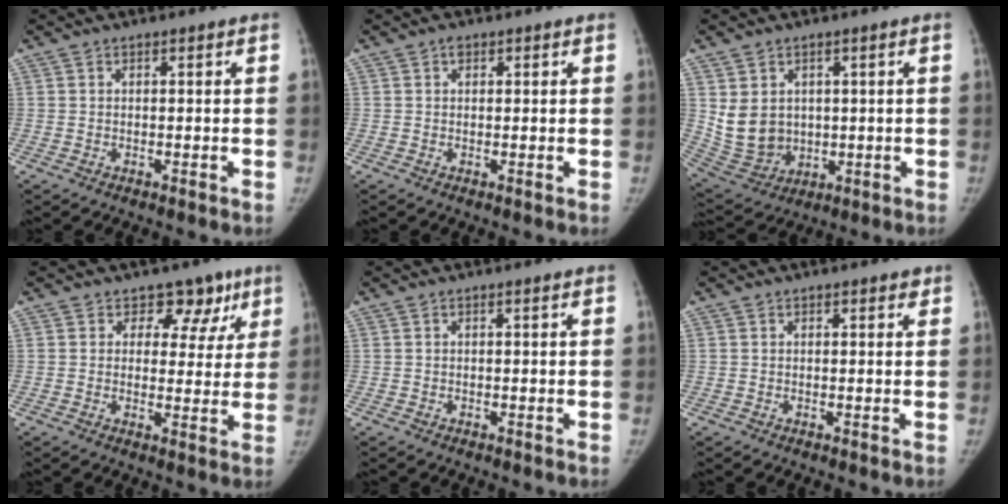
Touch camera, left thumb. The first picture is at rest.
{"total": 1.2, "force": [0.6, 0.9, 0.5], "torque": [0.000, -0.002, 0.007]}
{"total": 9.8, "force": [1.8, 8.2, 5.1], "torque": [-0.072, -0.014, 0.064]}
{"total": 7.9, "force": [5.0, 5.8, 1.9], "torque": [0.028, -0.019, 0.050]}
{"total": 0.0}
{"total": 1.2, "force": [0.9, 0.7, 0.4], "torque": [0.008, -0.004, 0.007]}